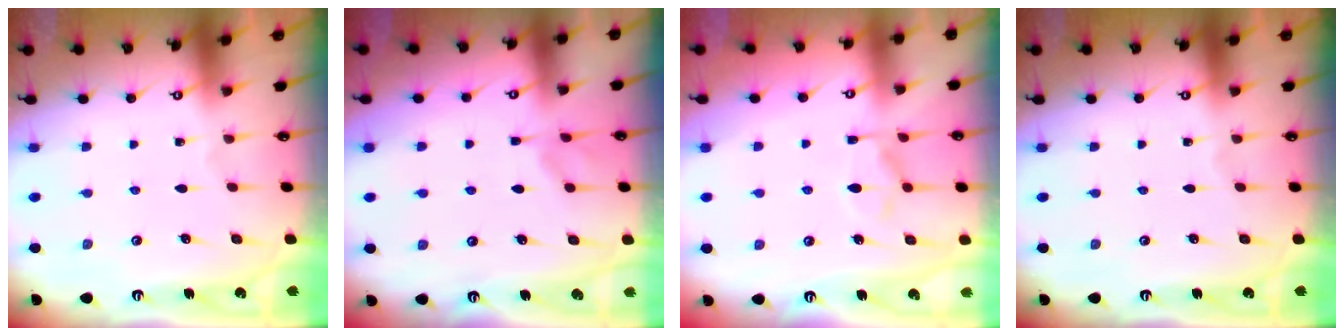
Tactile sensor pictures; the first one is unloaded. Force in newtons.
{"total": 3.7, "press": 3.7, "slide": 0.4}
{"total": 2.6, "press": 2.3, "slide": 1.2}
{"total": 0.0}